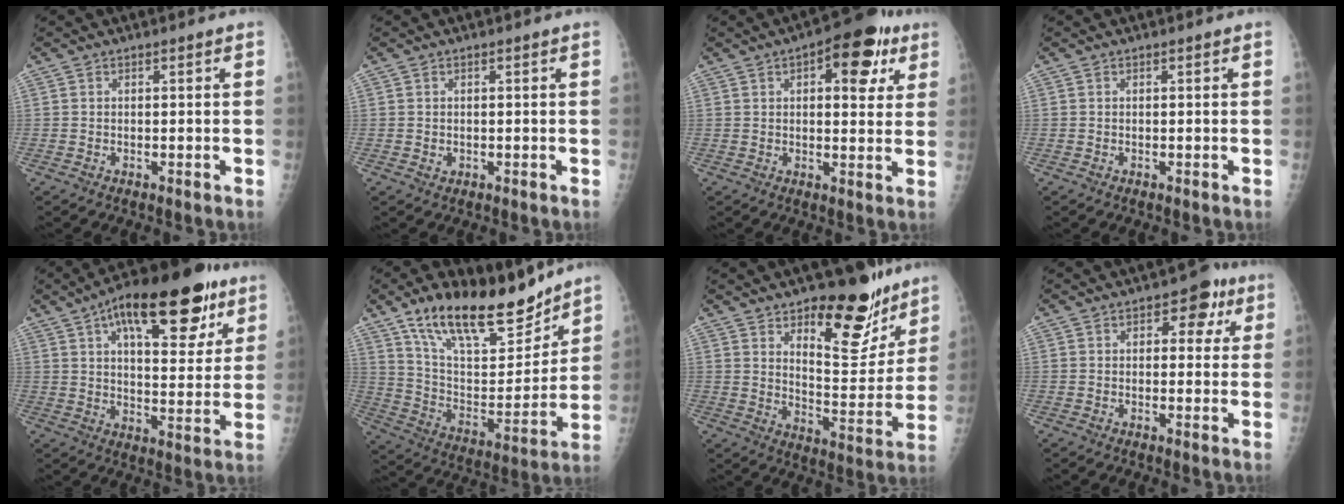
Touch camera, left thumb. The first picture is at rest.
{"total": 1.0, "force": [0.0, 0.9, 0.5], "torque": [-0.008, -0.001, 0.003]}
{"total": 12.4, "force": [5.4, 5.7, 9.6], "torque": [-0.085, -0.004, 0.063]}
{"total": 0.0}
{"total": 23.4, "force": [12.2, 9.7, 17.4], "torque": [-0.225, -0.011, 0.182]}
{"total": 23.6, "force": [17.0, 9.0, 13.7], "torque": [-0.190, -0.069, 0.292]}
{"total": 19.0, "force": [12.1, 8.1, 12.1], "torque": [-0.107, -0.092, 0.182]}
{"total": 6.4, "force": [2.7, 4.1, 4.2], "torque": [-0.010, -0.004, 0.026]}